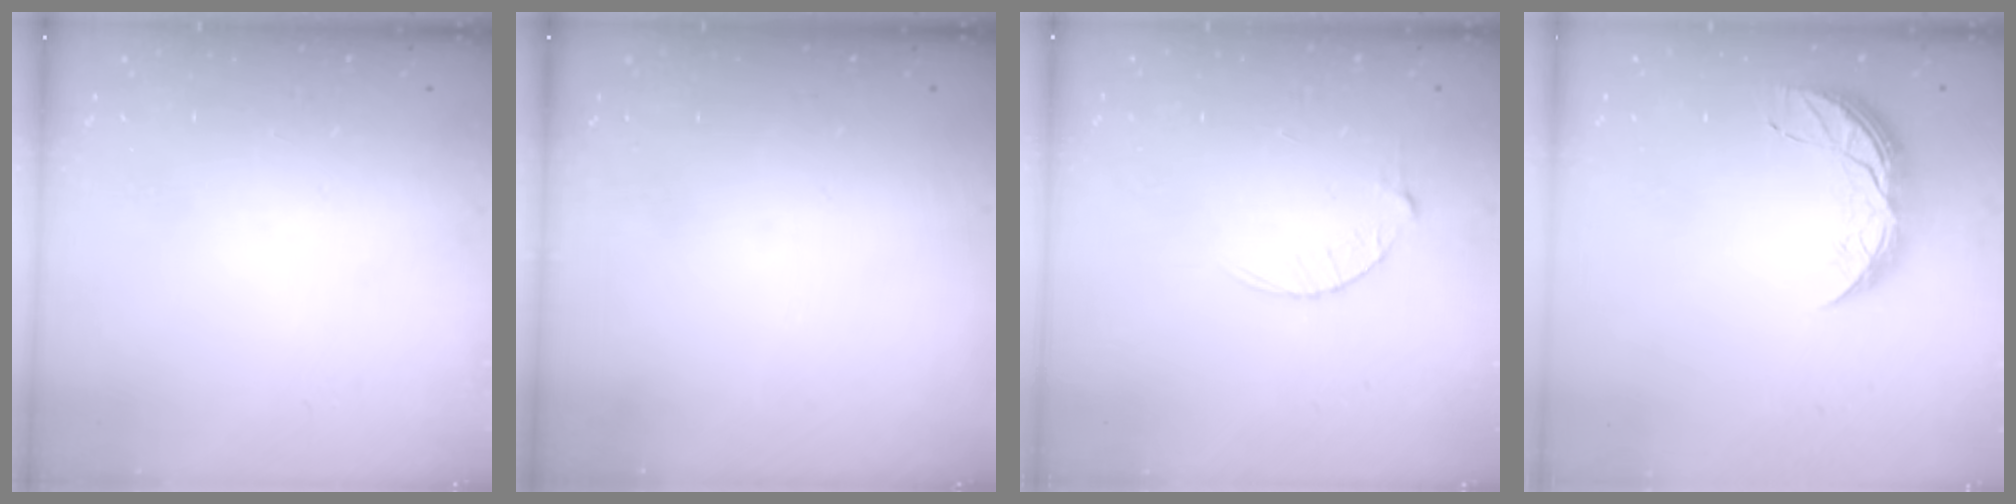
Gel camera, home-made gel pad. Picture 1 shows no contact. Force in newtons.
{"total": 0.0}
{"total": 3.0, "press": 3.0, "slide": 0.4}
{"total": 8.1, "press": 8.0, "slide": 0.5}